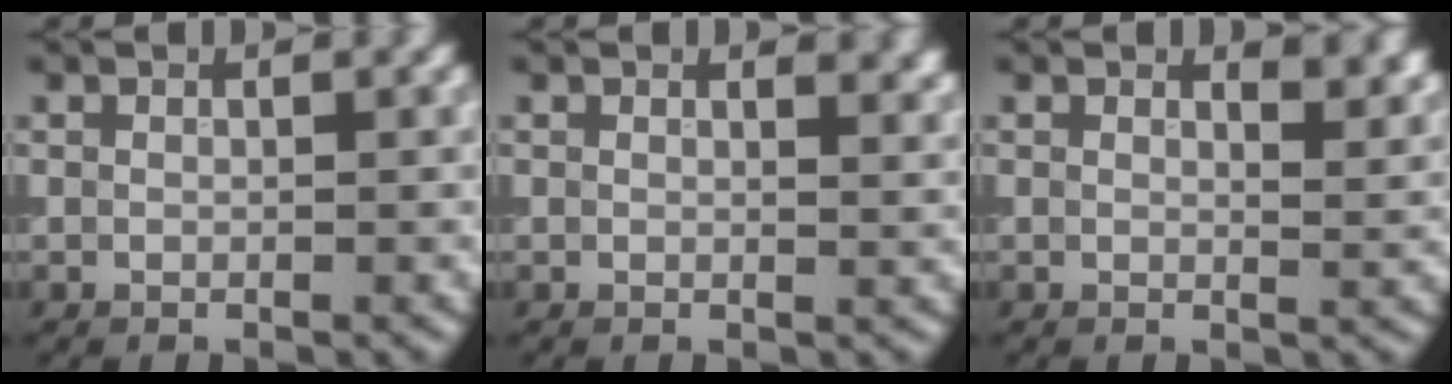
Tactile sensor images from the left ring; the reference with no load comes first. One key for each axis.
{"total": 2.0, "fx": 1.4, "fy": 0.8, "fz": 1.1, "tx": -0.004, "ty": 0.000, "tz": 0.021}
{"total": 2.7, "fx": 1.8, "fy": 1.1, "fz": 1.6, "tx": -0.014, "ty": -0.001, "tz": 0.024}